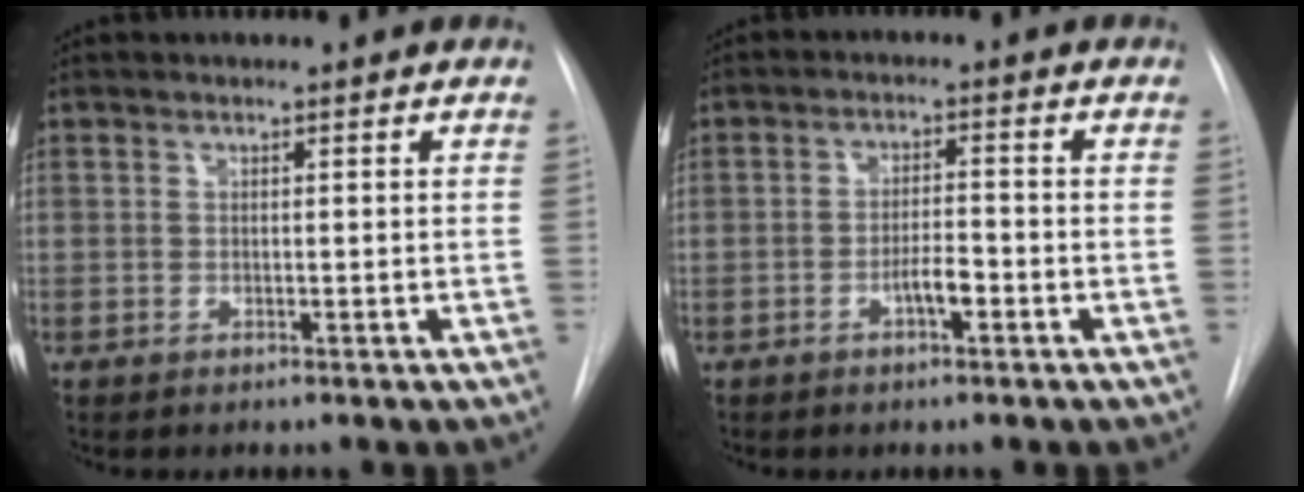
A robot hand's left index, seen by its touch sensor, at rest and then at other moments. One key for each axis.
{"total": 3.3, "fx": -1.6, "fy": 0.8, "fz": 2.8, "tx": -0.046, "ty": 0.003, "tz": -0.029}